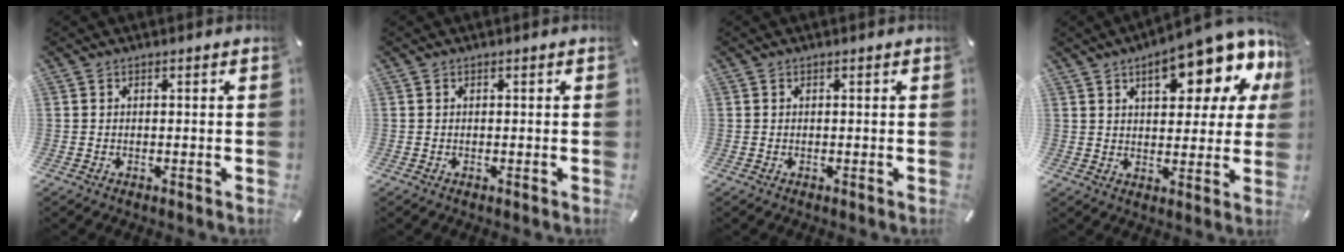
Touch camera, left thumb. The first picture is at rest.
{"total": 0.0}
{"total": 0.0}
{"total": 16.3, "force": [8.8, 7.0, 11.8], "torque": [-0.156, -0.048, 0.141]}